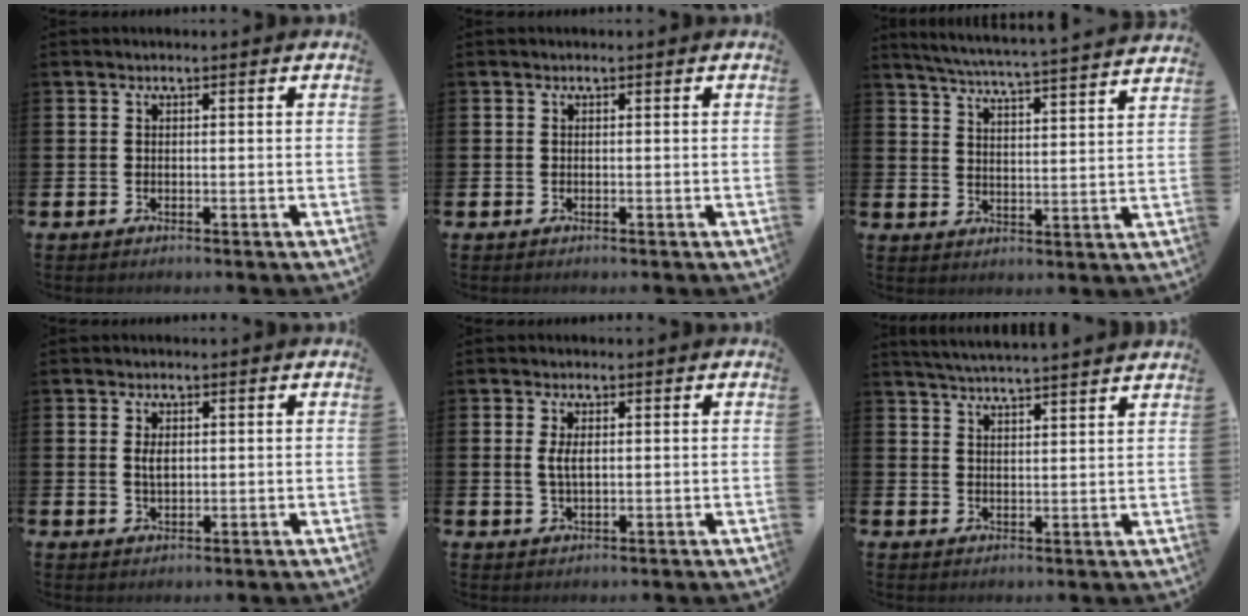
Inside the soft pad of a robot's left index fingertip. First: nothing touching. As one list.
[{"total": 0.0}, {"total": 5.6, "force": [5.4, -0.5, 1.3], "torque": [-0.047, -0.046, 0.092]}, {"total": 2.0, "force": [0.5, 1.1, 1.6], "torque": [-0.020, 0.001, 0.004]}, {"total": 2.5, "force": [0.6, 1.0, 2.2], "torque": [-0.040, 0.003, 0.006]}, {"total": 4.4, "force": [4.4, -0.9, 0.3], "torque": [-0.019, -0.026, 0.077]}]